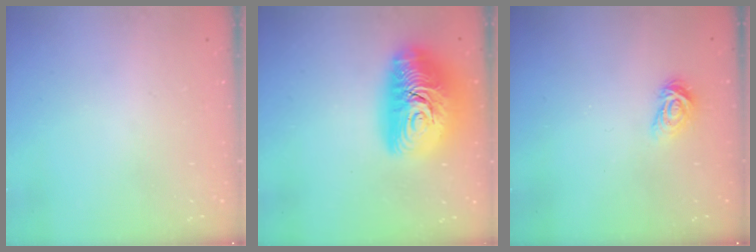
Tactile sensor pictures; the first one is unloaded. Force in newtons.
{"total": 21.8, "press": 21.7, "slide": 1.6}
{"total": 4.1, "press": 4.0, "slide": 0.6}